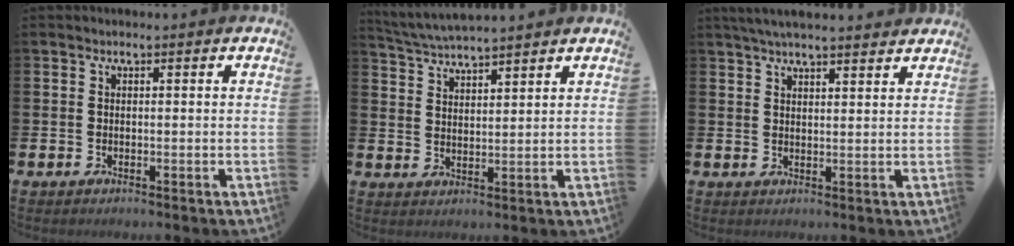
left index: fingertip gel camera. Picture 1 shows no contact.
{"total": 4.4, "force": [4.4, 0.0, 0.5], "torque": [-0.029, -0.023, 0.079]}
{"total": 4.0, "force": [3.9, 0.3, 1.2], "torque": [-0.030, -0.009, 0.071]}